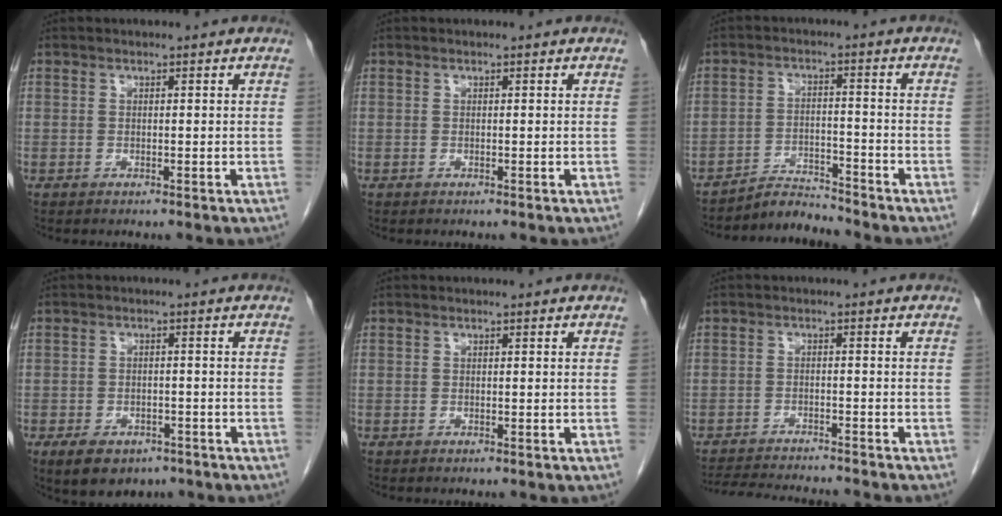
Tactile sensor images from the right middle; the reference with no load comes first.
{"total": 0.0}
{"total": 4.3, "force": [-4.3, -0.5, -0.7], "torque": [0.014, -0.006, -0.072]}
{"total": 7.4, "force": [-4.8, 4.3, 3.6], "torque": [-0.054, 0.001, -0.067]}
{"total": 0.0}
{"total": 10.4, "force": [-9.9, 0.0, 3.2], "torque": [-0.046, -0.008, -0.147]}